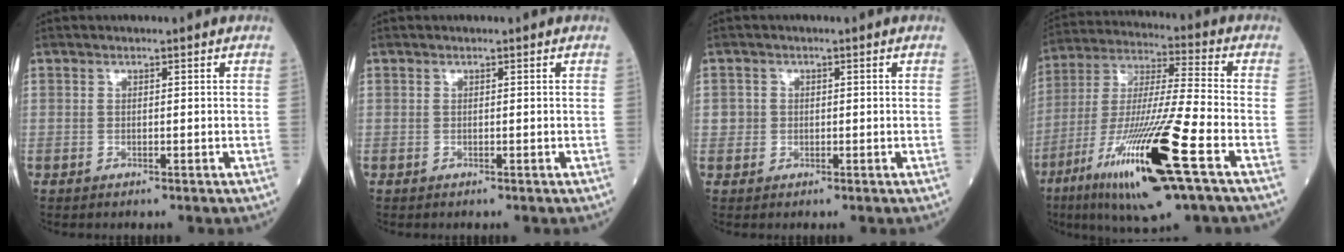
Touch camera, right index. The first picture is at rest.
{"total": 0.0}
{"total": 1.6, "force": [0.1, 1.6, 0.1], "torque": [0.005, 0.007, 0.002]}
{"total": 20.8, "force": [-9.5, 1.1, 18.5], "torque": [-0.374, -0.040, -0.169]}